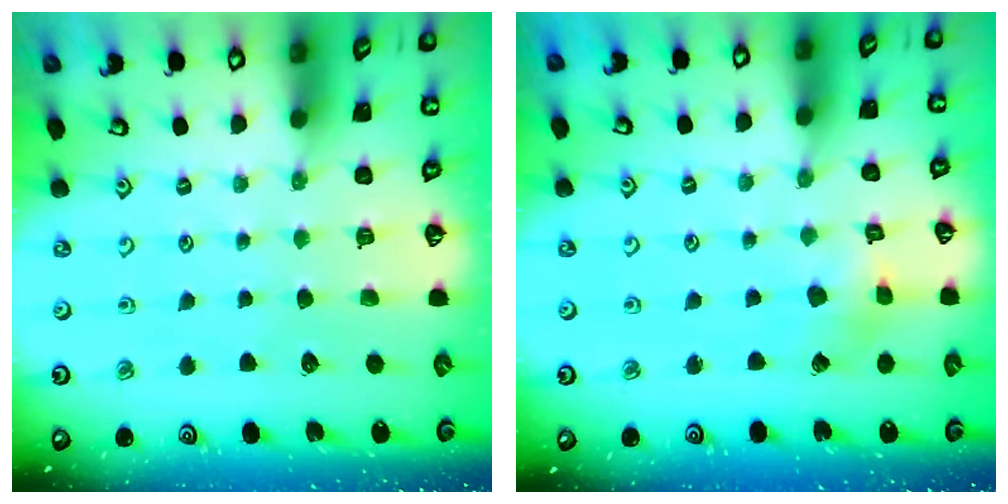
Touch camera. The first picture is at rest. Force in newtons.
{"total": 2.8, "press": 2.8, "slide": 0.3}